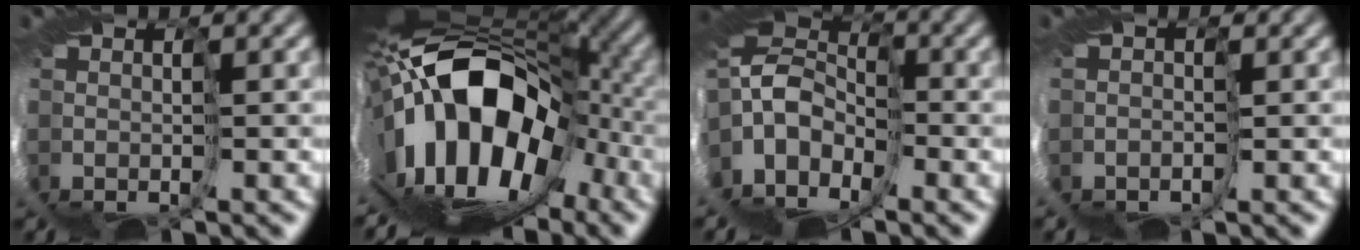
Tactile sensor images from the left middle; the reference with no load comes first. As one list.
[{"total": 12.7, "force": [-0.3, 6.6, 10.9], "torque": [-0.164, 0.008, -0.015]}, {"total": 5.8, "force": [1.4, 3.5, 4.4], "torque": [-0.091, 0.013, 0.015]}, {"total": 0.9, "force": [-0.7, 0.5, -0.2], "torque": [0.020, 0.001, -0.012]}]